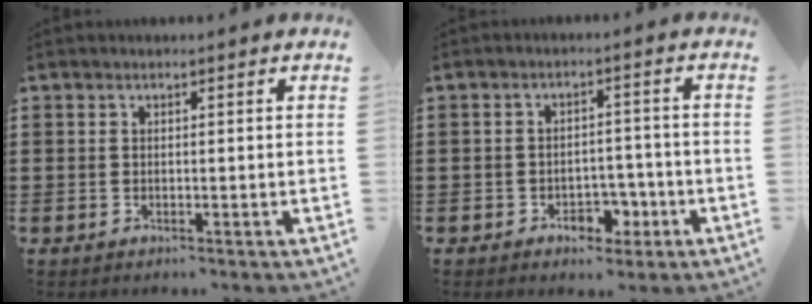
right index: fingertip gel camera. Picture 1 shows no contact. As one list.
[{"total": 4.6, "force": [-2.5, 3.0, 2.5], "torque": [-0.032, 0.006, -0.047]}]